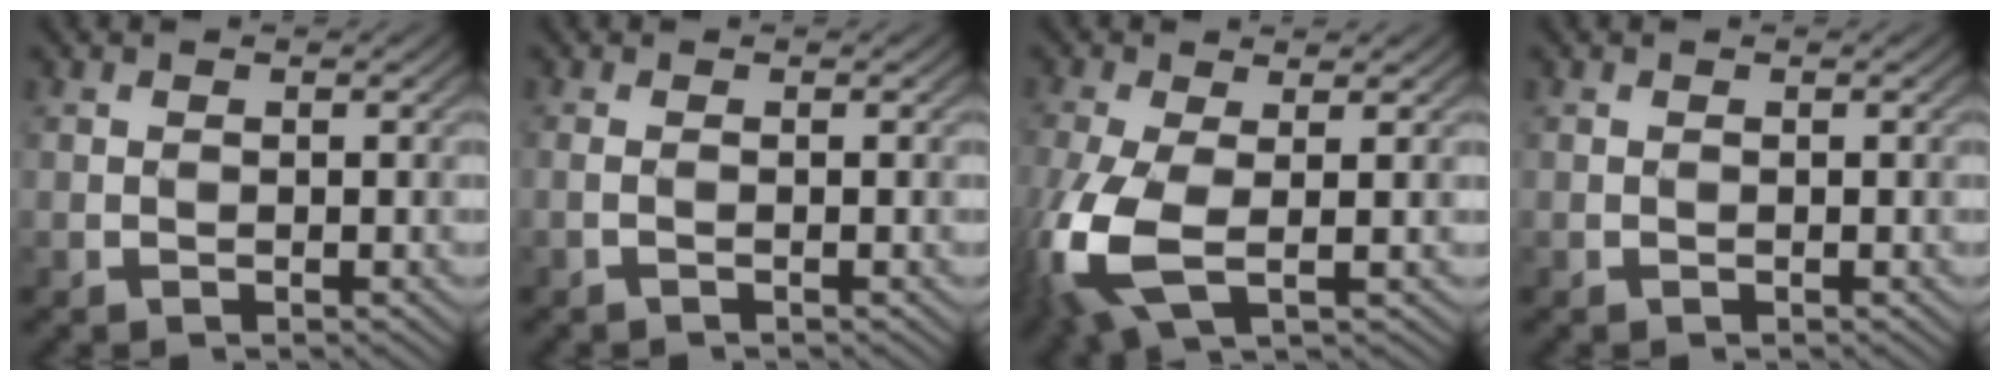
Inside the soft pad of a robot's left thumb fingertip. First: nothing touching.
{"total": 0.5, "force": [-0.4, -0.2, 0.3], "torque": [-0.007, -0.001, -0.007]}
{"total": 10.6, "force": [-2.2, 5.7, 8.7], "torque": [-0.248, -0.014, -0.045]}
{"total": 0.0}